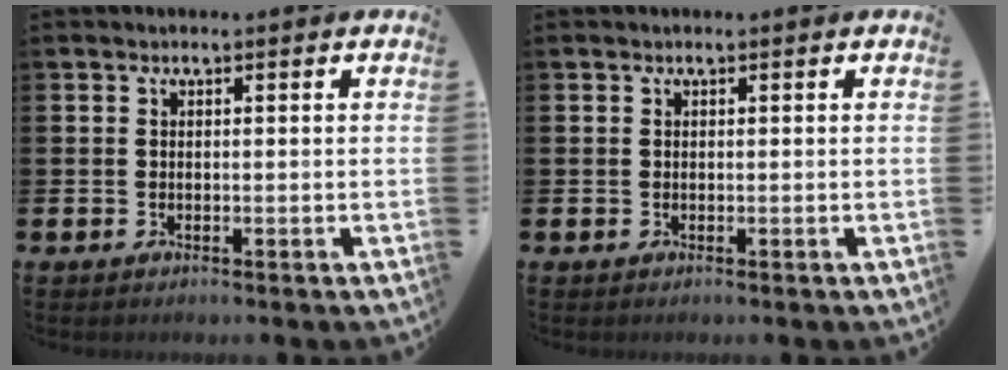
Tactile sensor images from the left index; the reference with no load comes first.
{"total": 0.0}